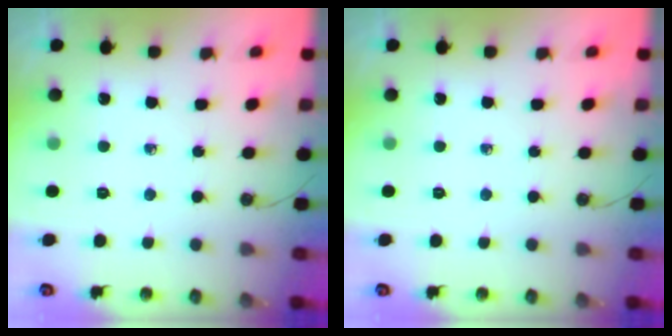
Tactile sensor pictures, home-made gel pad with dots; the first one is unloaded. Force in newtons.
{"total": 0.0}